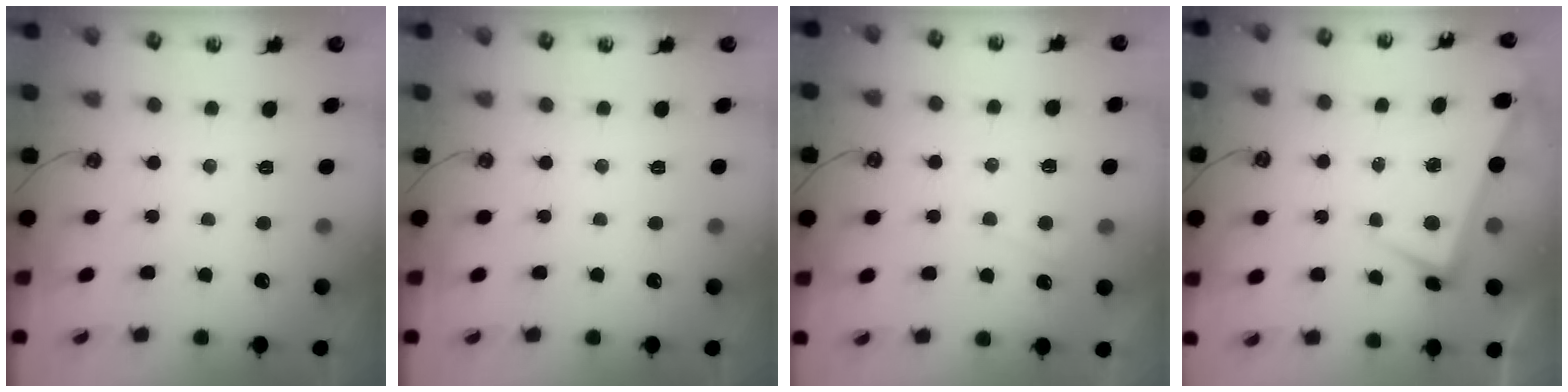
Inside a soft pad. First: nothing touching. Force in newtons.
{"total": 0.0}
{"total": 2.4, "press": 2.4, "slide": 0.3}
{"total": 1.6, "press": 0.5, "slide": 1.5}